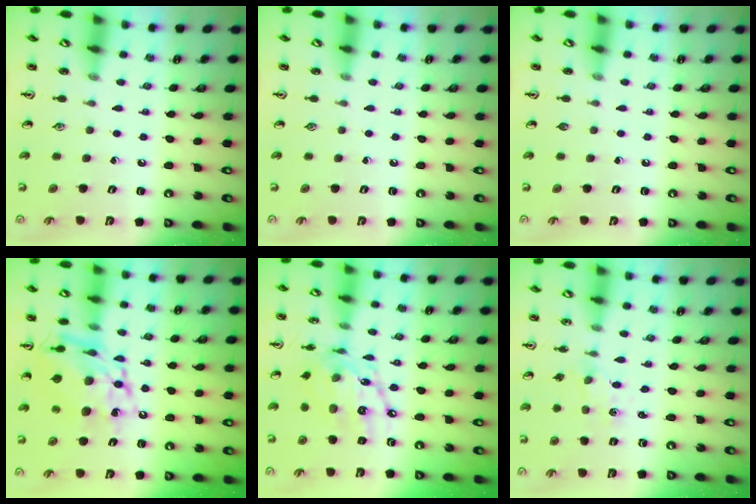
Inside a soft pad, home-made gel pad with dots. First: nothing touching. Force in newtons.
{"total": 0.0}
{"total": 0.0}
{"total": 14.9, "press": 14.8, "slide": 1.2}
{"total": 15.5, "press": 15.5, "slide": 1.2}
{"total": 0.6, "press": 0.6, "slide": 0.2}